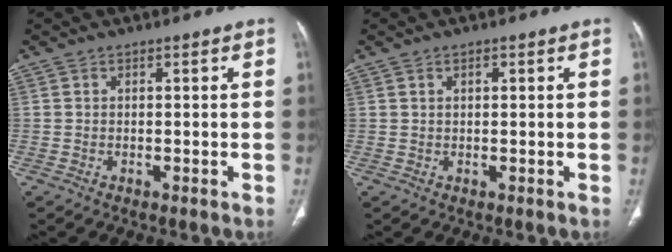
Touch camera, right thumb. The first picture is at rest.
{"total": 0.9, "force": [0.4, 0.4, 0.7], "torque": [-0.012, 0.003, 0.007]}